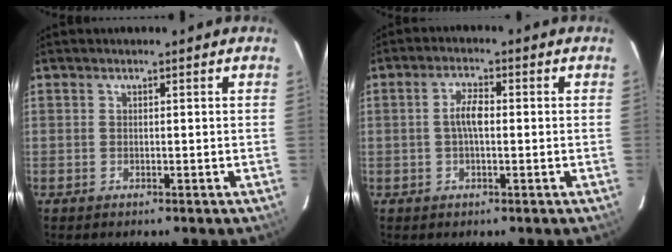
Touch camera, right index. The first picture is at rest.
{"total": 3.8, "force": [-0.1, 1.4, 3.5], "torque": [-0.070, 0.009, -0.002]}